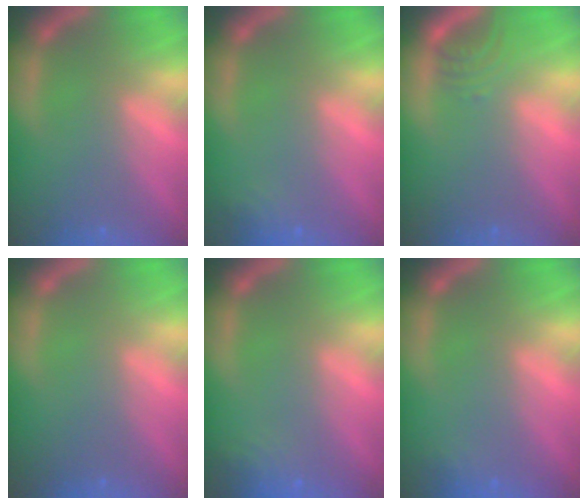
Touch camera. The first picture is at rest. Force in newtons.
{"total": 1.9}
{"total": 2.5}
{"total": 0.0}
{"total": 3.0}
{"total": 0.9}